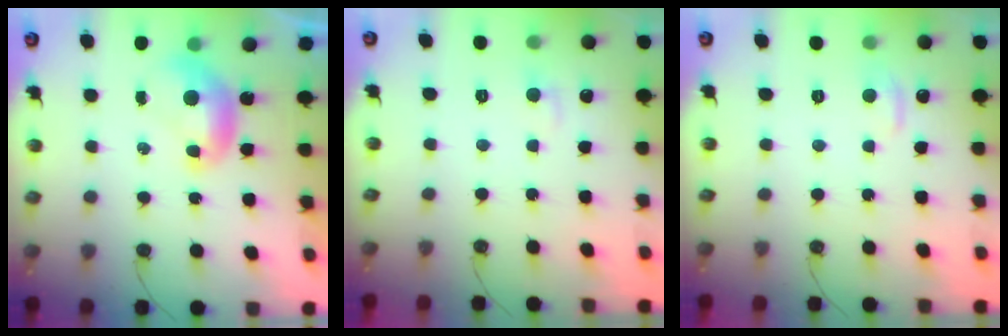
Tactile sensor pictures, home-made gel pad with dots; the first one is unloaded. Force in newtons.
{"total": 1.3, "press": 1.2, "slide": 0.5}
{"total": 0.8, "press": 0.3, "slide": 0.7}